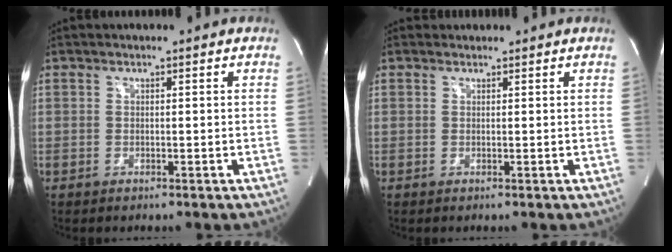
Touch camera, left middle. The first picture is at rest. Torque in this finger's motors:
{"motor_torque": [0.09, 0.00, -0.08, -0.01]}